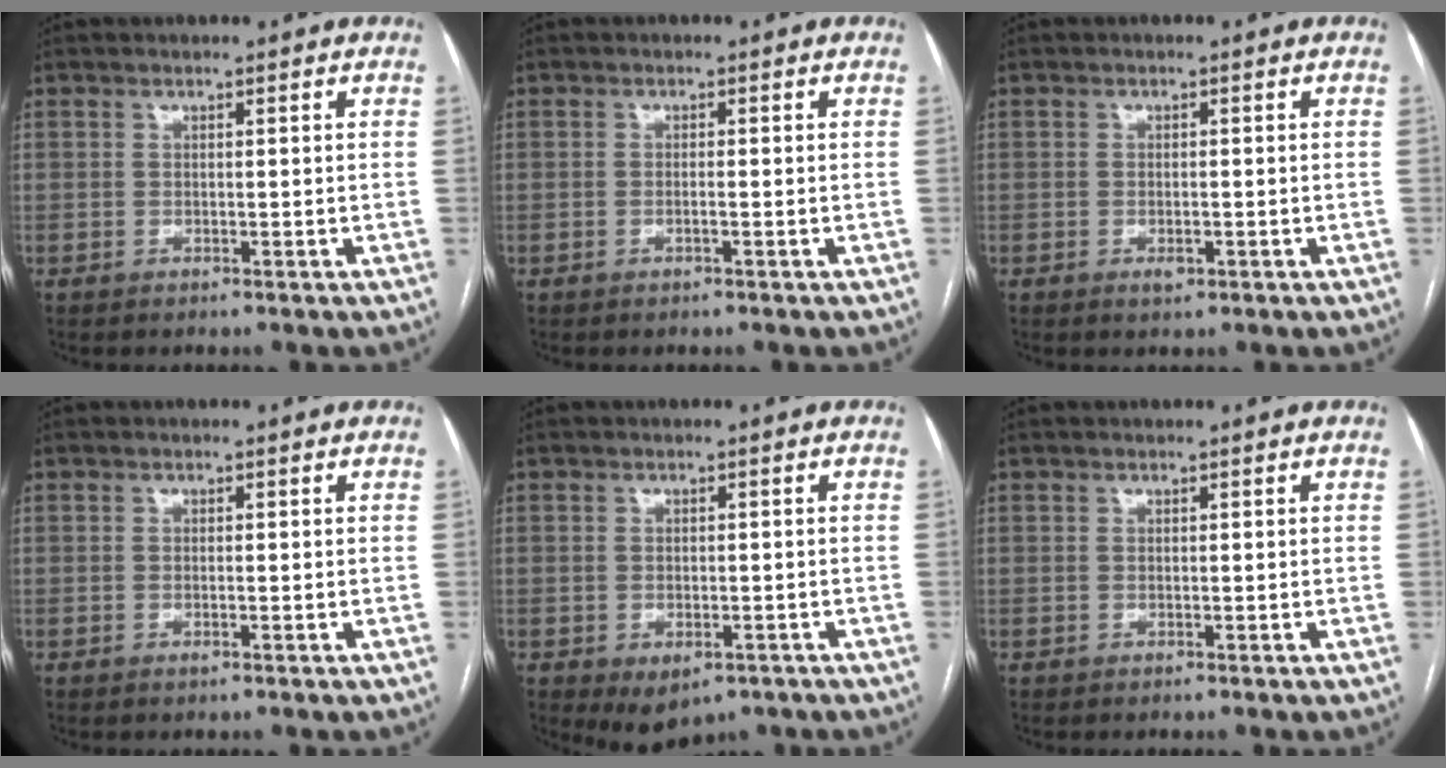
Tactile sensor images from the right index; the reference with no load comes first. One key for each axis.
{"total": 0.9, "fx": -0.3, "fy": 0.0, "fz": 0.8, "tx": -0.015, "ty": 0.001, "tz": -0.005}
{"total": 1.6, "fx": -0.7, "fy": 0.7, "fz": 1.3, "tx": -0.023, "ty": -0.002, "tz": -0.006}
{"total": 0.8, "fx": -0.3, "fy": 0.1, "fz": 0.7, "tx": -0.012, "ty": -0.001, "tz": -0.003}
{"total": 5.0, "fx": -2.8, "fy": 3.1, "fz": 2.8, "tx": -0.037, "ty": -0.005, "tz": -0.027}
{"total": 0.0}